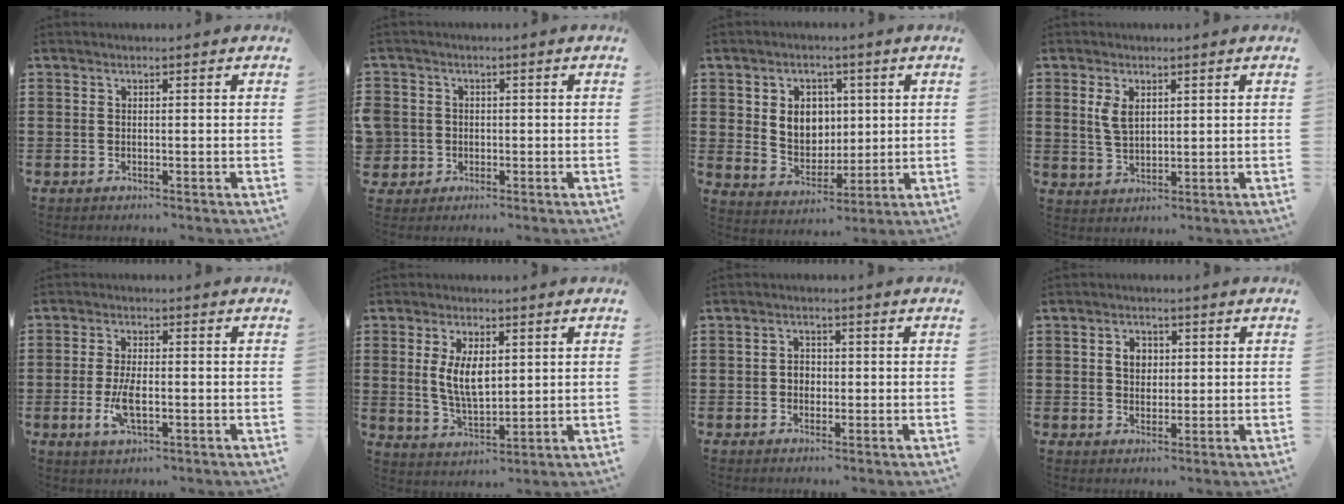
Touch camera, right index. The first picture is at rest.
{"total": 2.7, "force": [-0.6, 2.6, 0.0], "torque": [-0.013, 0.008, -0.017]}
{"total": 6.2, "force": [1.5, 5.3, 2.9], "torque": [-0.062, 0.009, 0.023]}
{"total": 3.8, "force": [1.5, 1.9, 2.9], "torque": [-0.062, 0.006, 0.026]}
{"total": 5.0, "force": [-1.1, 1.9, 4.5], "torque": [-0.097, -0.002, -0.024]}
{"total": 7.0, "force": [1.2, 3.5, 5.9], "torque": [-0.119, 0.004, 0.018]}
{"total": 1.8, "force": [-0.2, 1.5, 1.1], "torque": [-0.023, 0.005, -0.006]}
{"total": 3.1, "force": [0.7, 2.3, 1.9], "torque": [-0.045, 0.012, 0.010]}